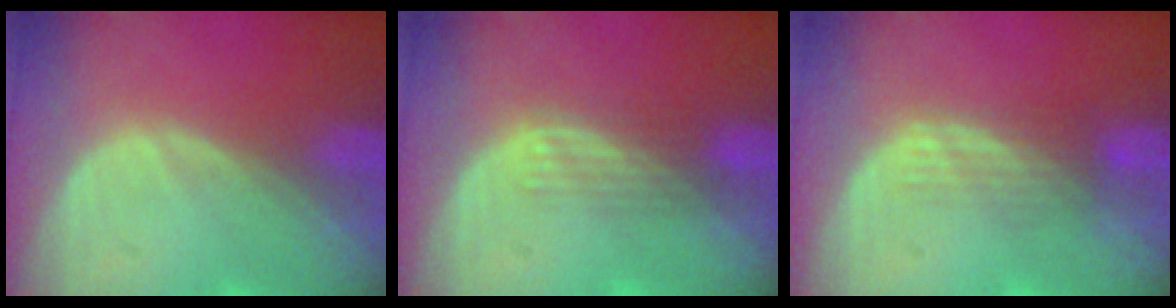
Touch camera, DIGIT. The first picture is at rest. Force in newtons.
{"total": 2.9, "press": 2.7, "slide": 1.1}
{"total": 3.5, "press": 3.1, "slide": 1.6}